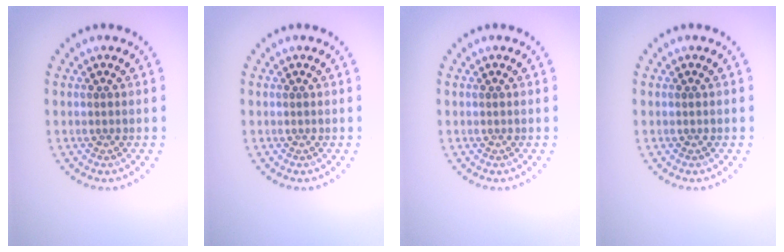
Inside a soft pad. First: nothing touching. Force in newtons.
{"total": 0.0}
{"total": 0.0}
{"total": 0.0}